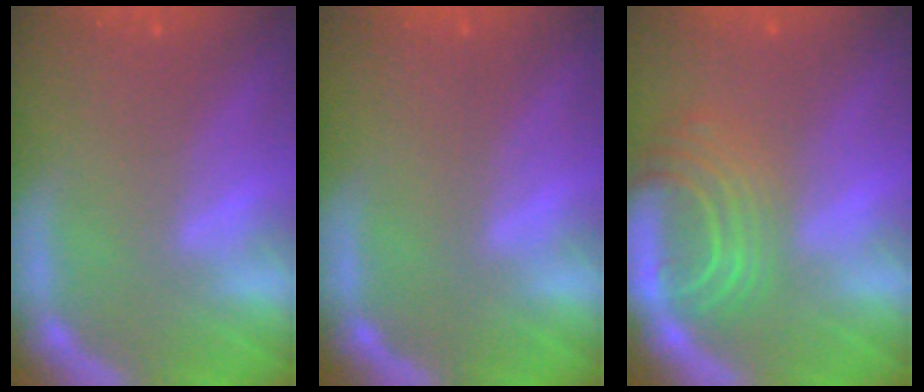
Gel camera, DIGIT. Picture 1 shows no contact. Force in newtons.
{"total": 0.0}
{"total": 7.0}